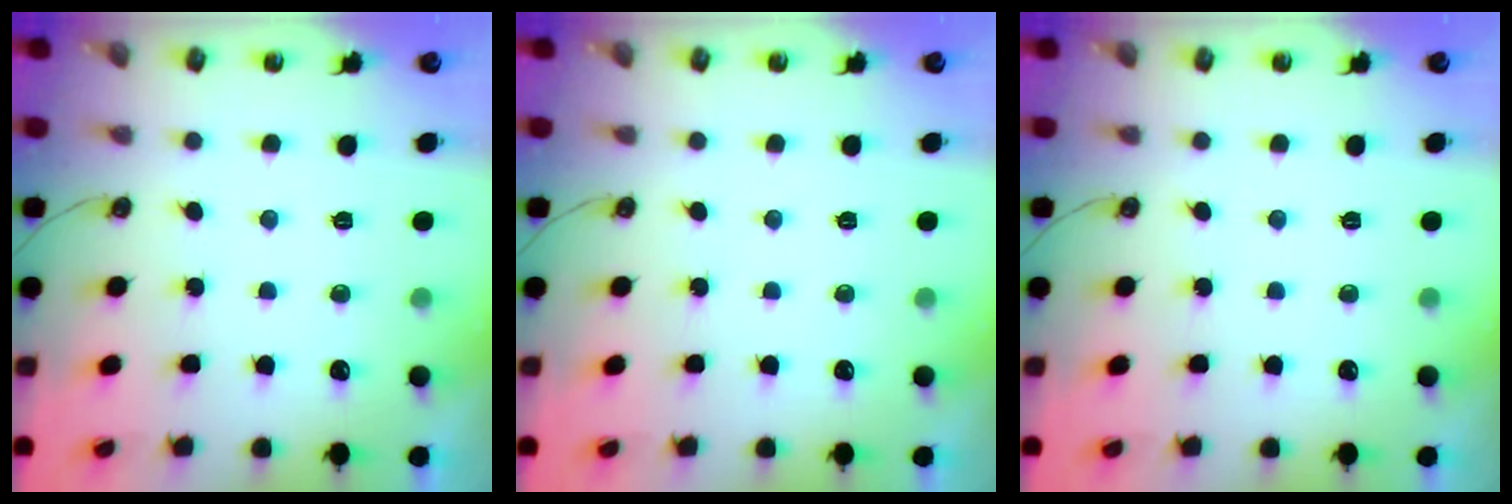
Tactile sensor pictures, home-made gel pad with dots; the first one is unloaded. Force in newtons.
{"total": 0.0}
{"total": 0.0}